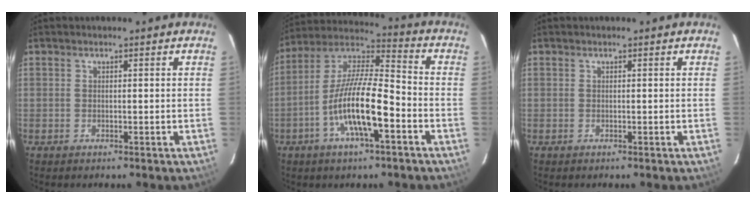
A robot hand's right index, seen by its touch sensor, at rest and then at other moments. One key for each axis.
{"total": 15.0, "fx": -5.8, "fy": 3.4, "fz": 13.4, "tx": -0.260, "ty": -0.006, "tz": -0.113}
{"total": 0.0}